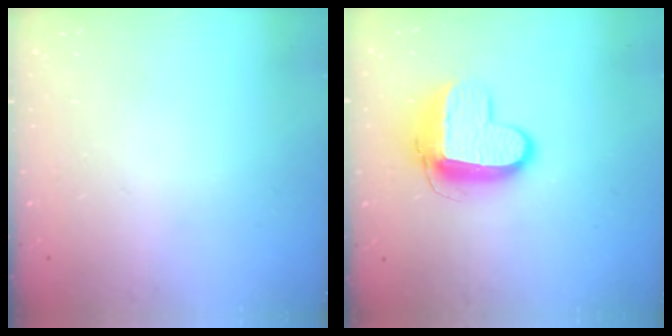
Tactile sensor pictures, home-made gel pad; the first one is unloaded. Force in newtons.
{"total": 11.1, "press": 11.1, "slide": 1.0}